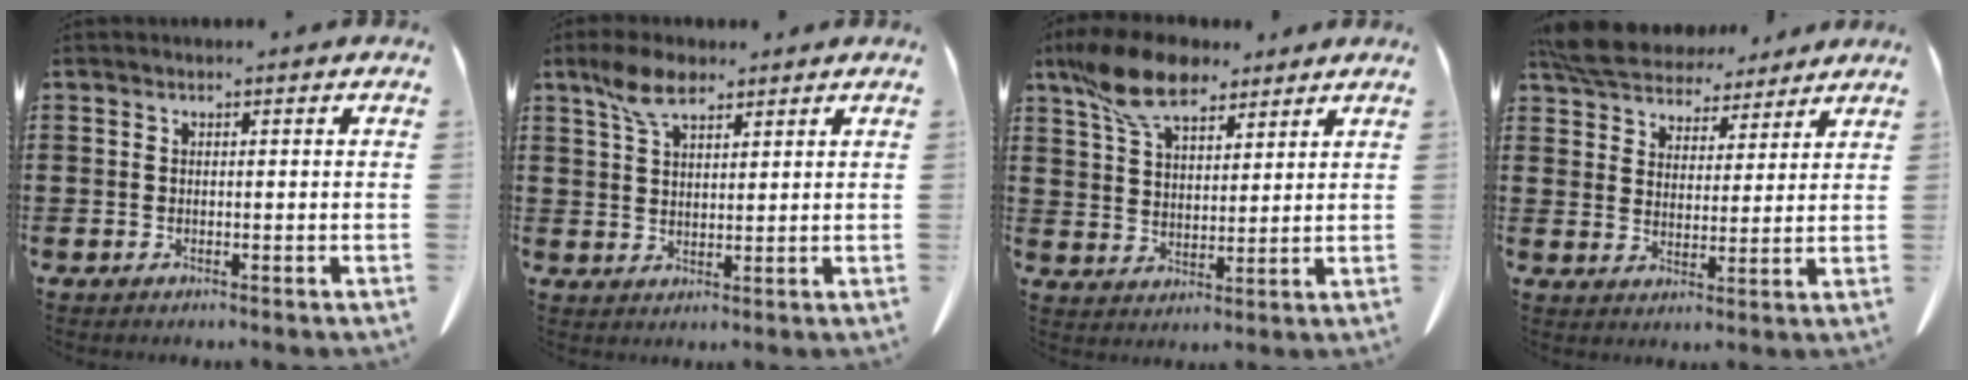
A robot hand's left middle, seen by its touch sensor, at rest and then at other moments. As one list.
[{"total": 5.7, "force": [3.7, 2.5, 3.6], "torque": [-0.081, 0.006, 0.069]}, {"total": 10.5, "force": [7.9, 4.2, 5.5], "torque": [-0.131, -0.008, 0.149]}, {"total": 6.8, "force": [6.4, 2.0, 1.2], "torque": [-0.055, -0.022, 0.119]}]